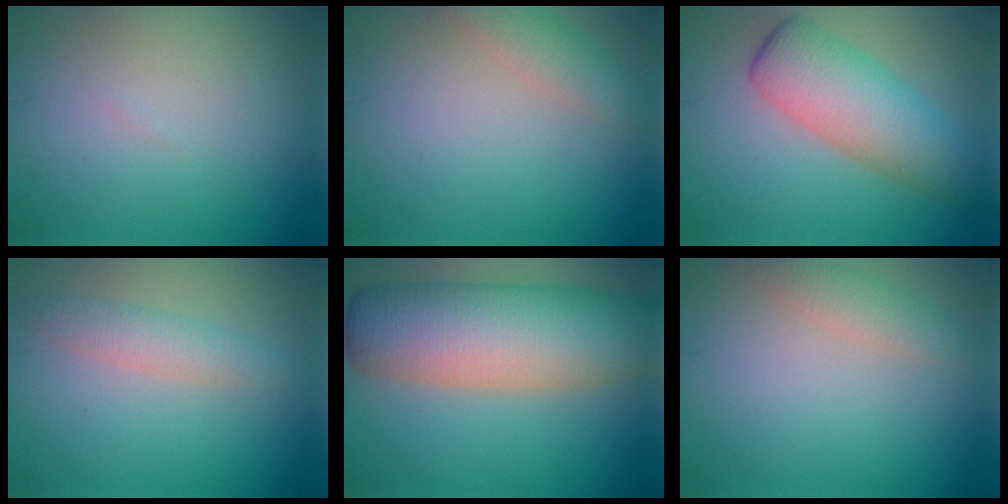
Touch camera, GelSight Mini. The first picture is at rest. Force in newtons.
{"total": 2.6, "press": 2.6, "slide": 0.1}
{"total": 6.3, "press": 6.3, "slide": 0.2}
{"total": 2.4, "press": 2.4, "slide": 0.0}
{"total": 11.3, "press": 11.3, "slide": 0.2}
{"total": 2.3, "press": 2.3, "slide": 0.1}